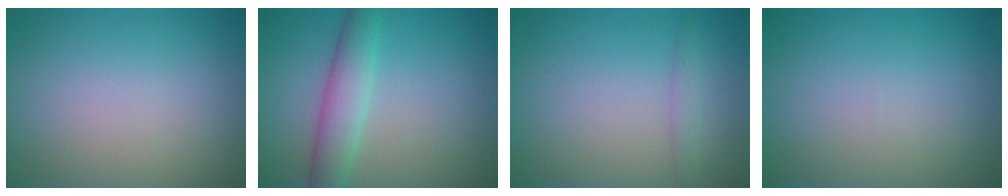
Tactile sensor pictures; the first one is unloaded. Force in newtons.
{"total": 3.9, "press": 3.9, "slide": 0.1}
{"total": 1.1, "press": 1.1, "slide": 0.1}
{"total": 0.0}